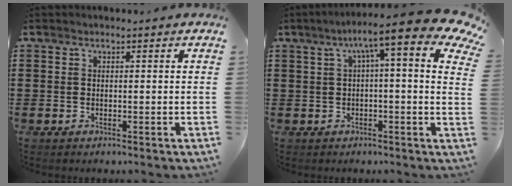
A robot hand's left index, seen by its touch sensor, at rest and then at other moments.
{"total": 8.4, "force": [4.2, 0.8, 7.3], "torque": [-0.125, -0.028, 0.064]}